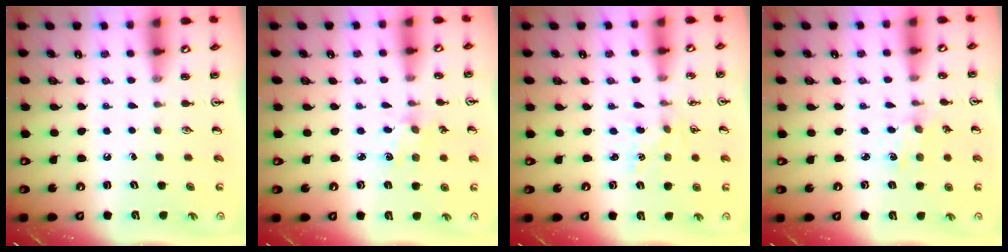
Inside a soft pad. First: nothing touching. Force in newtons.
{"total": 1.6, "press": 1.5, "slide": 0.4}
{"total": 1.0, "press": 1.0, "slide": 0.2}
{"total": 1.1, "press": 1.0, "slide": 0.2}